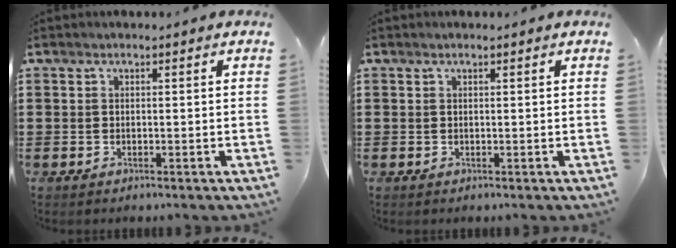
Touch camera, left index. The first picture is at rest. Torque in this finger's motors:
{"motor_torque": [-0.35, 0.57, -0.60, -0.21]}